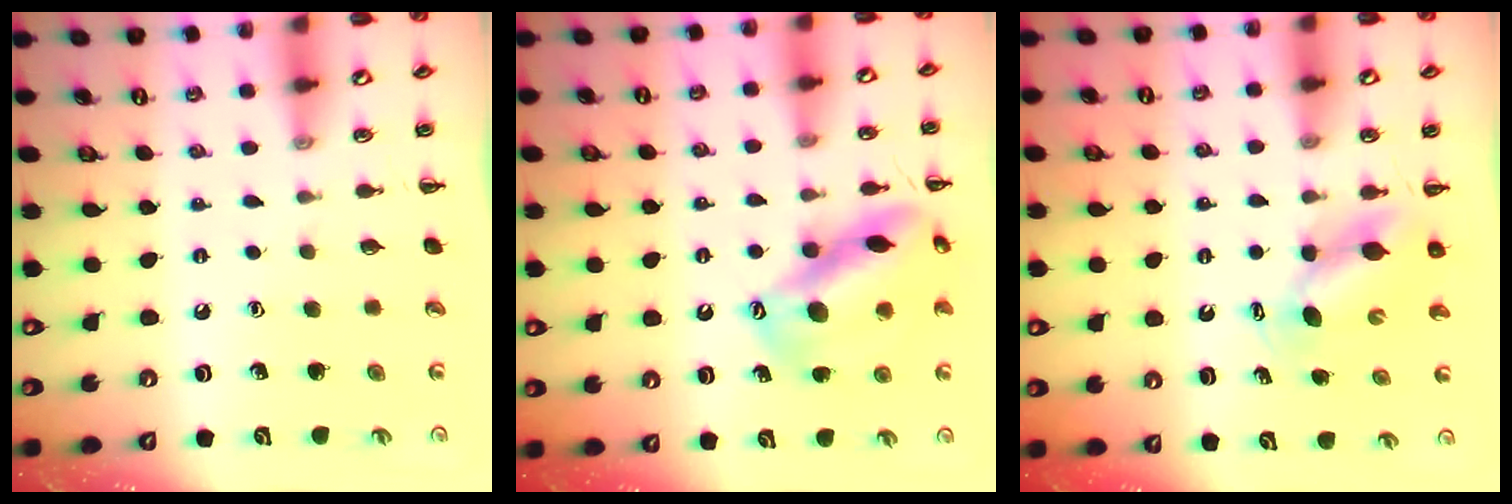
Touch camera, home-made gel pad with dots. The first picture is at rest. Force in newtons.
{"total": 16.5, "press": 16.3, "slide": 2.3}
{"total": 5.2, "press": 5.2, "slide": 0.4}